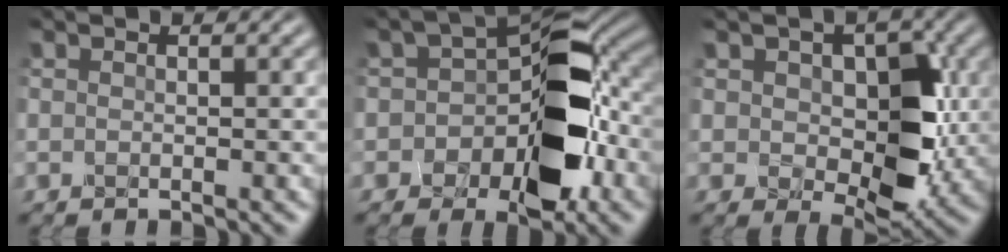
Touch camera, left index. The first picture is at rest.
{"total": 9.4, "force": [-2.2, 5.7, 7.1], "torque": [-0.090, 0.010, -0.044]}
{"total": 6.7, "force": [0.4, 4.4, 5.0], "torque": [-0.074, -0.010, 0.006]}